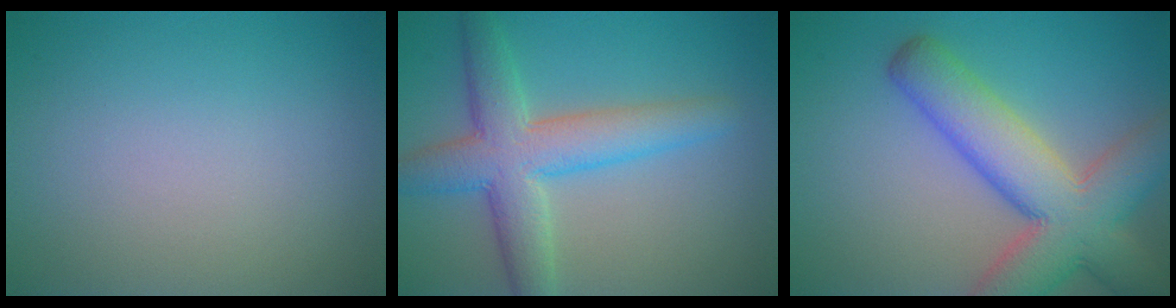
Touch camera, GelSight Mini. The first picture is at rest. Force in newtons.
{"total": 6.5, "press": 6.5, "slide": 0.1}
{"total": 9.5, "press": 9.5, "slide": 0.6}